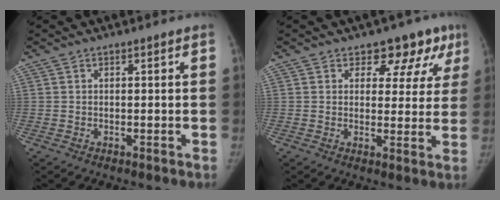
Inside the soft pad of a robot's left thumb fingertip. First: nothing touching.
{"total": 9.1, "force": [5.7, 5.9, 3.8], "torque": [0.005, -0.022, 0.055]}